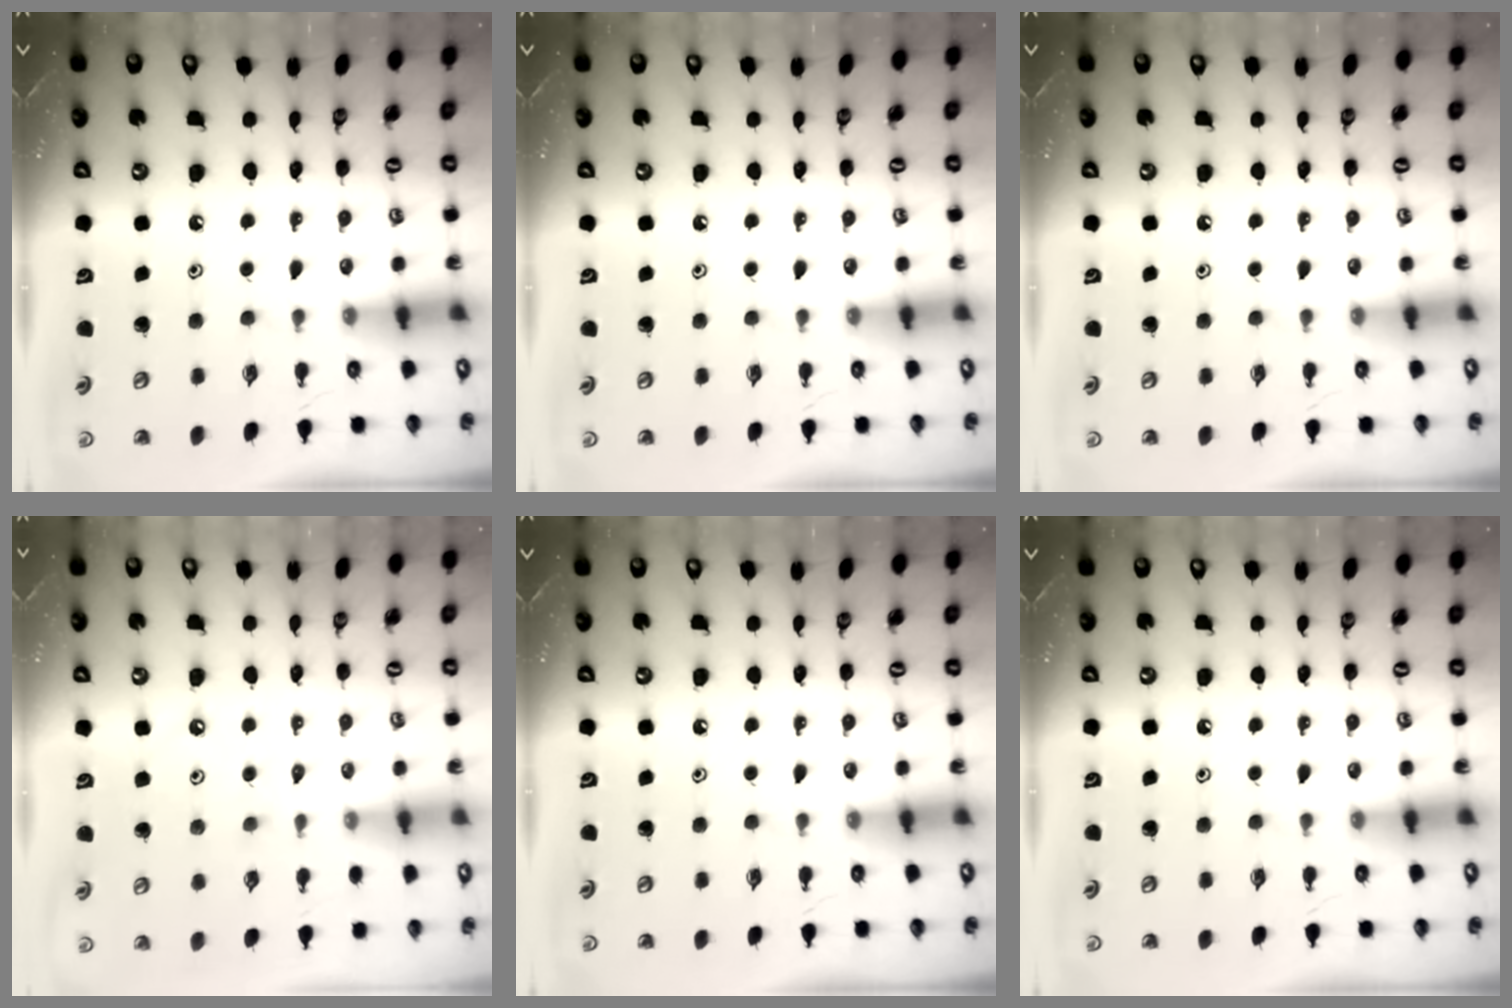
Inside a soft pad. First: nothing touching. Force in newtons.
{"total": 0.0}
{"total": 0.0}
{"total": 1.1, "press": 1.1, "slide": 0.3}
{"total": 0.0}
{"total": 0.0}